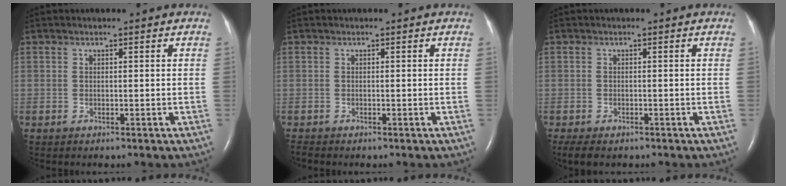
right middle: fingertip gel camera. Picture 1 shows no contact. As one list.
[{"total": 0.7, "force": [-0.7, 0.0, 0.2], "torque": [-0.009, -0.003, -0.013]}, {"total": 4.7, "force": [-3.4, 2.0, 2.4], "torque": [-0.042, -0.012, -0.051]}]